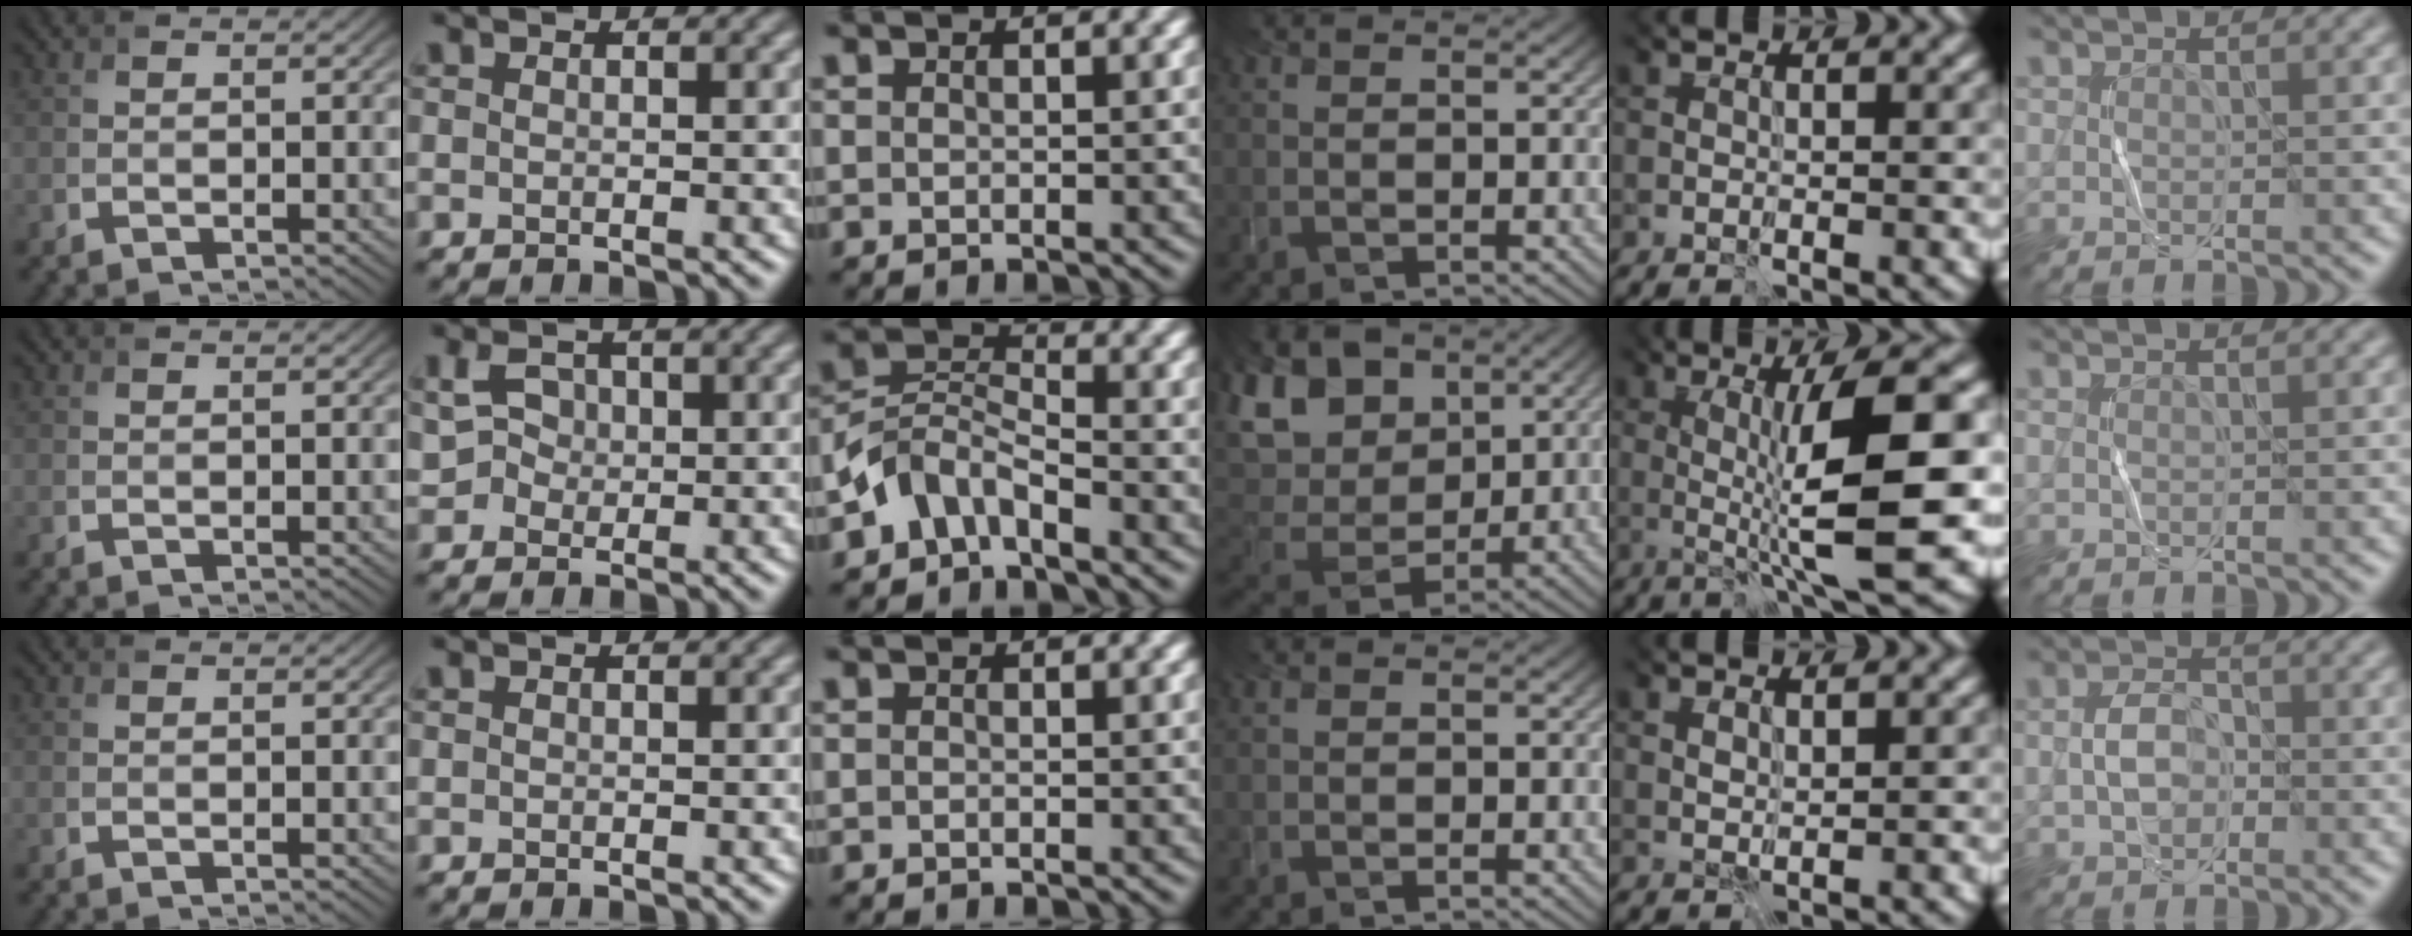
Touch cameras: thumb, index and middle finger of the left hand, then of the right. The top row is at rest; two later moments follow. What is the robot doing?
{"motion": "wrap", "object": "cellophane"}